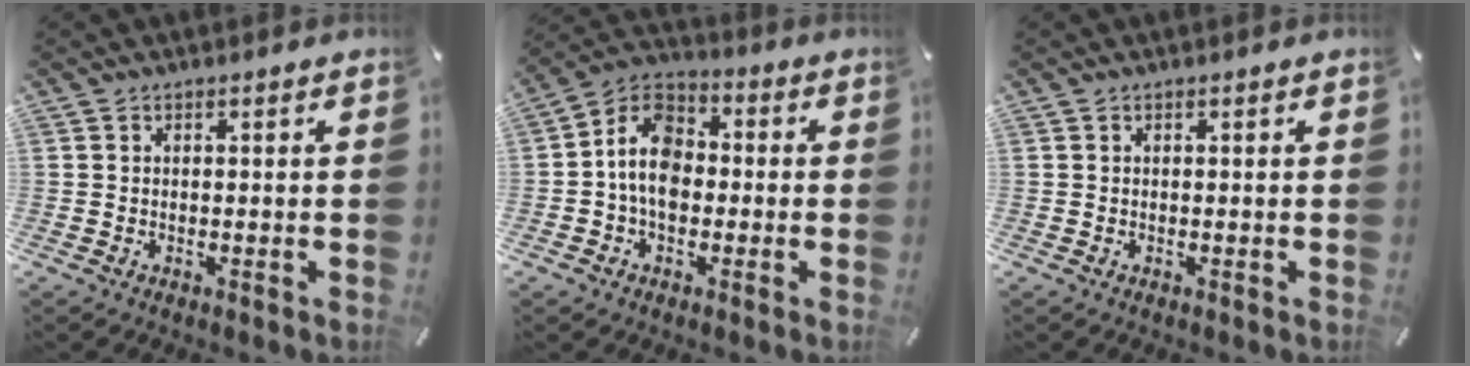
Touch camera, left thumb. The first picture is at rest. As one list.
[{"total": 10.2, "force": [-1.5, 7.6, 6.6], "torque": [-0.142, 0.012, -0.031]}, {"total": 0.0}]